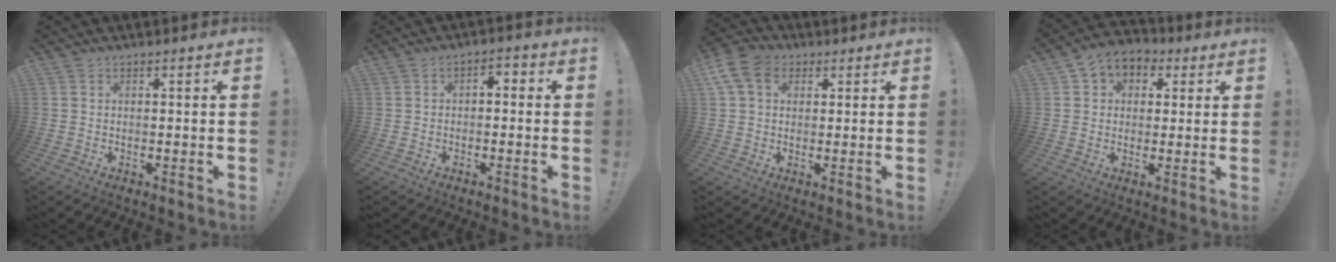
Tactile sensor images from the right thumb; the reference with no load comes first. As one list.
[{"total": 2.8, "force": [-1.9, 1.5, 1.5], "torque": [-0.017, 0.010, -0.038]}, {"total": 9.5, "force": [3.3, 6.8, 5.7], "torque": [-0.113, 0.001, 0.064]}, {"total": 6.0, "force": [1.4, 5.5, 2.2], "torque": [-0.027, 0.000, 0.030]}]